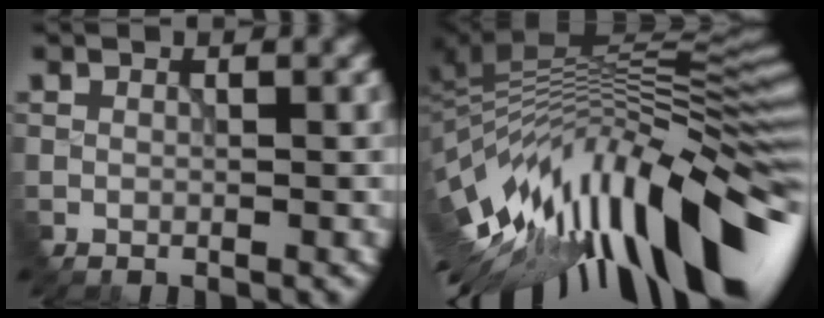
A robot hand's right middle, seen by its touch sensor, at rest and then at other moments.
{"total": 15.5, "force": [-4.5, 5.6, 13.8], "torque": [-0.203, 0.018, -0.084]}